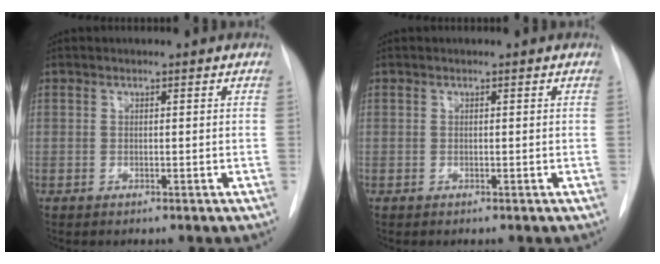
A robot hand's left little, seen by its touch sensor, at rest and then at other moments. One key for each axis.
{"total": 0.0}